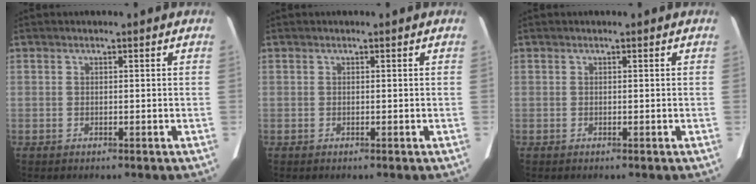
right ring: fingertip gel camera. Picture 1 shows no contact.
{"total": 0.0}
{"total": 0.0}